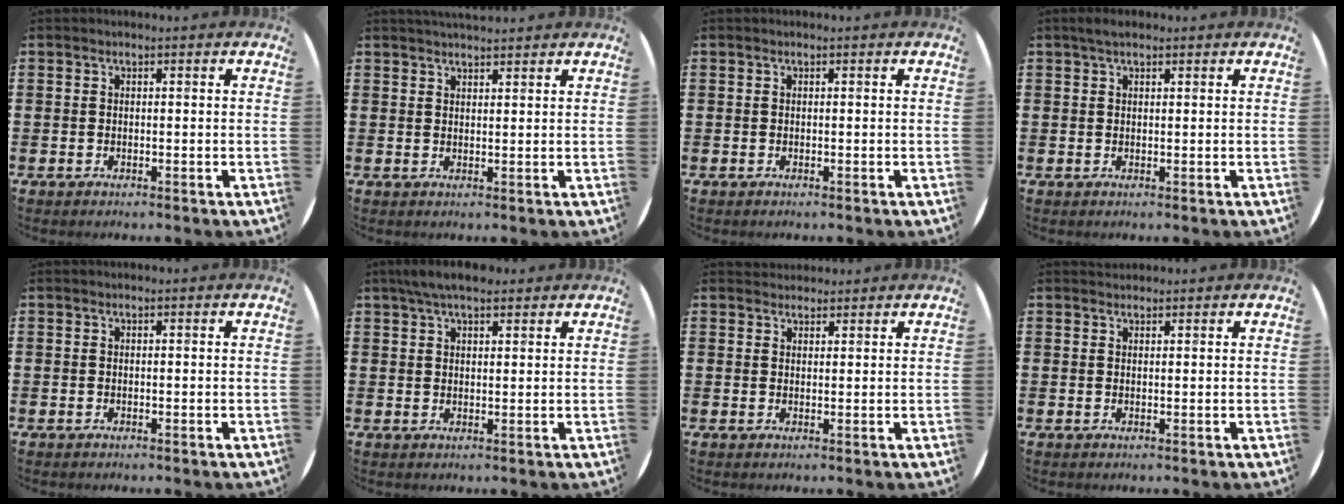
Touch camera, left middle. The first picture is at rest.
{"total": 2.0, "force": [2.0, 0.2, 0.2], "torque": [-0.007, -0.002, 0.037]}
{"total": 0.0}
{"total": 1.6, "force": [1.1, 0.6, 1.0], "torque": [-0.013, 0.002, 0.018]}
{"total": 0.0}
{"total": 4.1, "force": [3.3, 1.2, 2.1], "torque": [-0.048, 0.003, 0.061]}
{"total": 1.5, "force": [1.4, 0.4, -0.1], "torque": [0.000, 0.002, 0.029]}
{"total": 0.8, "force": [0.8, 0.1, -0.1], "torque": [0.000, 0.002, 0.015]}